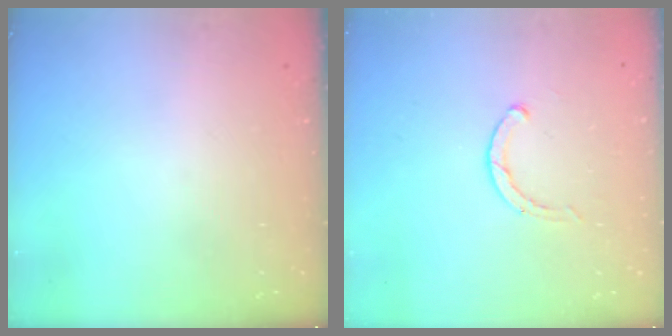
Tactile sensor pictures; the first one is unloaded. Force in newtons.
{"total": 1.9, "press": 1.8, "slide": 0.3}